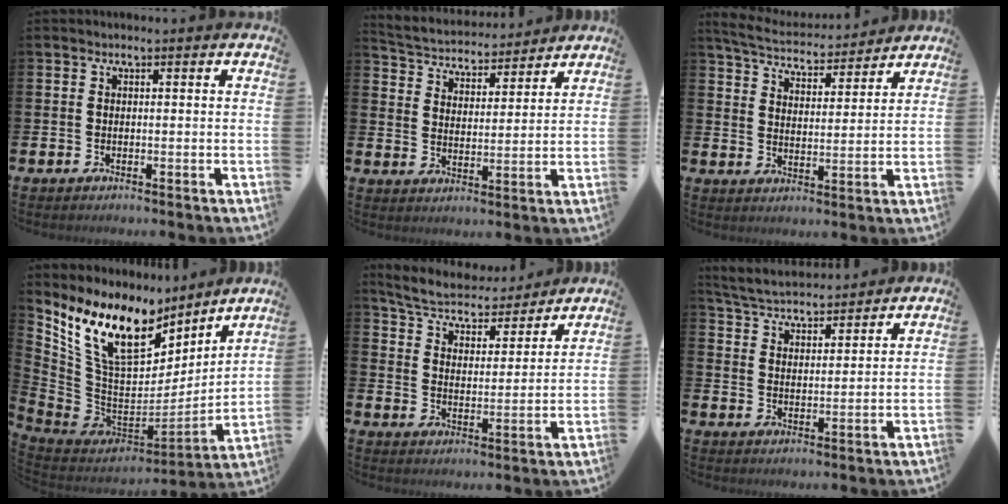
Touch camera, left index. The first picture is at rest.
{"total": 4.5, "force": [4.3, 1.4, 0.1], "torque": [-0.031, -0.038, 0.069]}
{"total": 5.6, "force": [5.4, 1.2, 0.9], "torque": [-0.046, -0.037, 0.094]}
{"total": 15.3, "force": [10.3, 7.5, 8.6], "torque": [-0.223, -0.057, 0.186]}
{"total": 6.6, "force": [6.3, 1.3, 1.3], "torque": [-0.060, -0.046, 0.110]}
{"total": 4.9, "force": [4.9, 0.7, 0.3], "torque": [-0.030, -0.030, 0.086]}